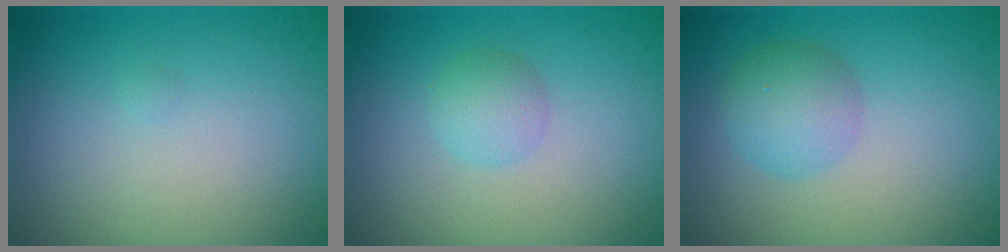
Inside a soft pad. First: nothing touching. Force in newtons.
{"total": 1.8, "press": 1.8, "slide": 0.0}
{"total": 3.0, "press": 3.0, "slide": 0.1}